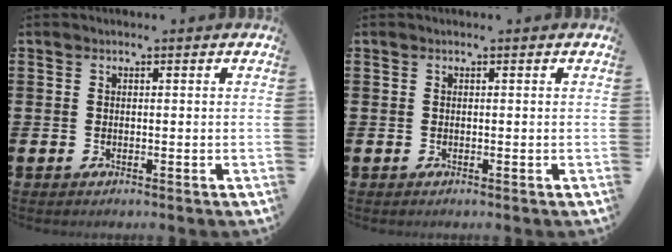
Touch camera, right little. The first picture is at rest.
{"total": 0.0}